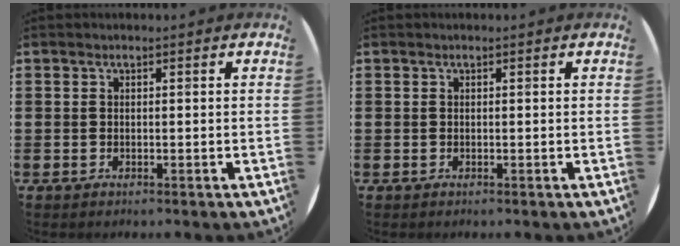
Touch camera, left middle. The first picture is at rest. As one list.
[{"total": 0.0}]